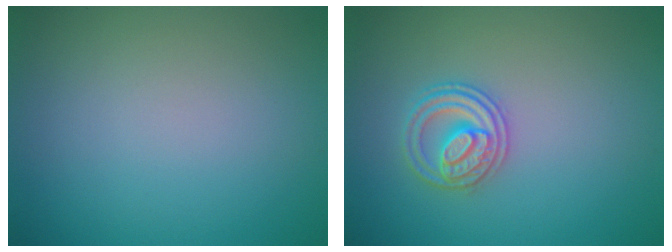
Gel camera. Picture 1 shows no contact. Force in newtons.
{"total": 2.7, "press": 2.6, "slide": 0.3}